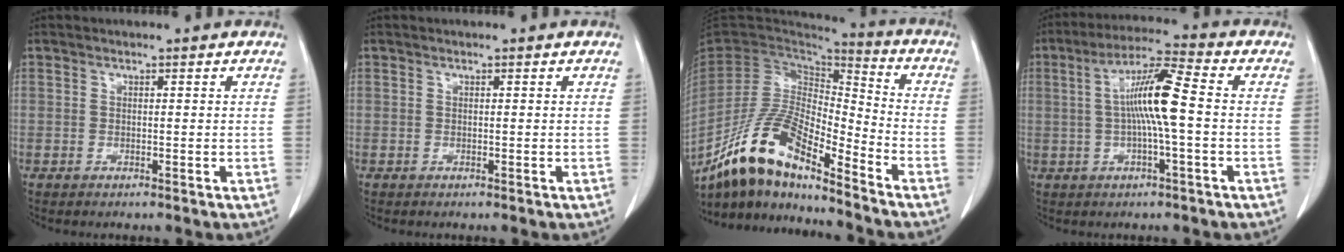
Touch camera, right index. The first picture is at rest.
{"total": 0.0}
{"total": 16.3, "force": [-12.8, 3.2, 9.6], "torque": [-0.188, 0.005, -0.239]}
{"total": 9.5, "force": [0.1, 0.2, 9.5], "torque": [-0.178, 0.013, -0.005]}